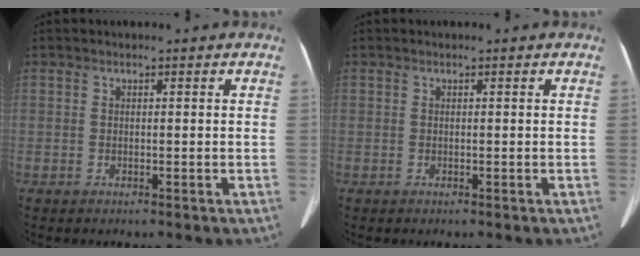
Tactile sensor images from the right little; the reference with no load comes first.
{"total": 0.0}